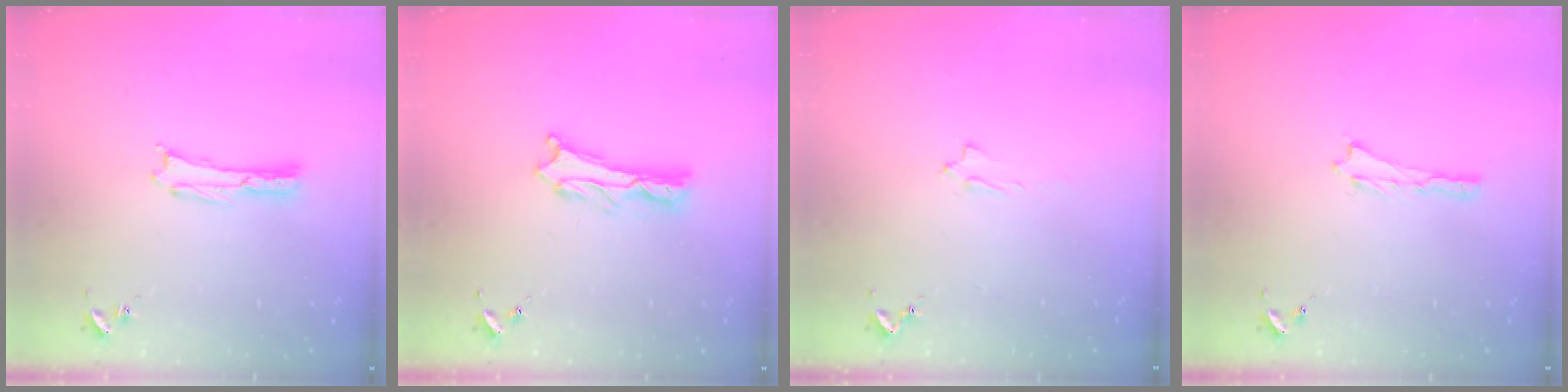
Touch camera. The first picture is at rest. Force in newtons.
{"total": 2.0, "press": 2.0, "slide": 0.2}
{"total": 2.0, "press": 2.0, "slide": 0.4}
{"total": 0.0}